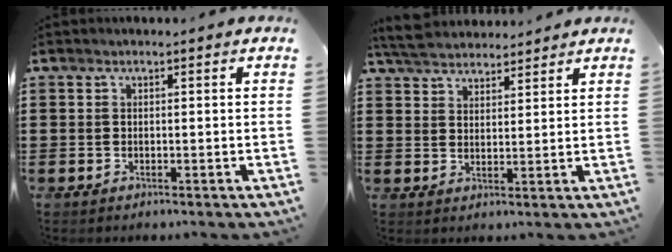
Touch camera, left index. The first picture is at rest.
{"total": 4.7, "force": [4.4, 1.1, 0.9], "torque": [-0.033, -0.008, 0.083]}